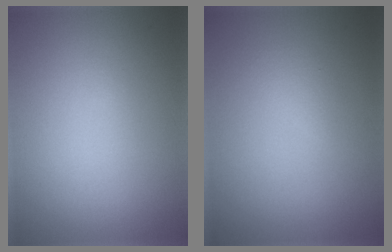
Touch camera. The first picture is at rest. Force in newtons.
{"total": 0.9, "press": 0.9, "slide": 0.0}